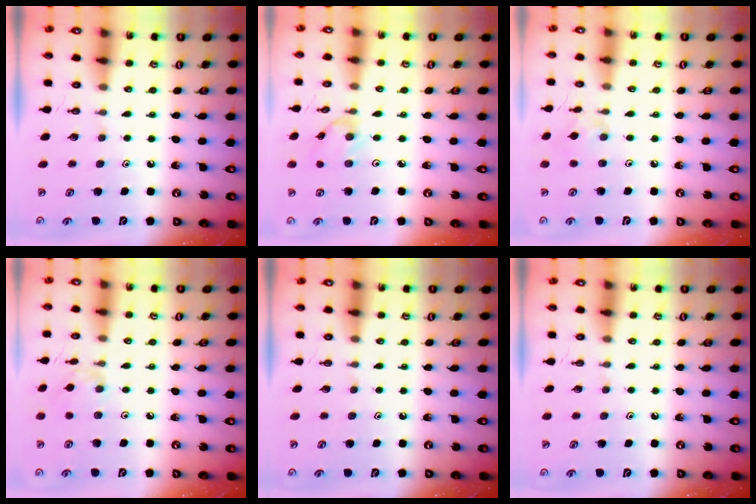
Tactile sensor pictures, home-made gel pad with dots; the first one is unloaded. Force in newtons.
{"total": 0.9, "press": 0.8, "slide": 0.3}
{"total": 2.4, "press": 2.3, "slide": 0.5}
{"total": 3.0, "press": 3.0, "slide": 0.5}
{"total": 0.0}
{"total": 0.0}